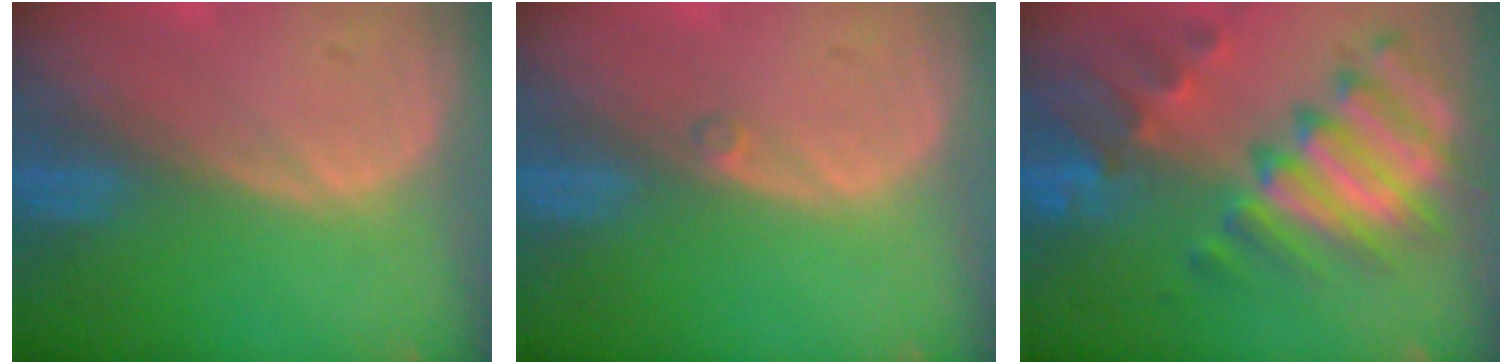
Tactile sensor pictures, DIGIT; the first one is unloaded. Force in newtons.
{"total": 0.5, "press": 0.5, "slide": 0.2}
{"total": 11.6, "press": 10.0, "slide": 6.0}